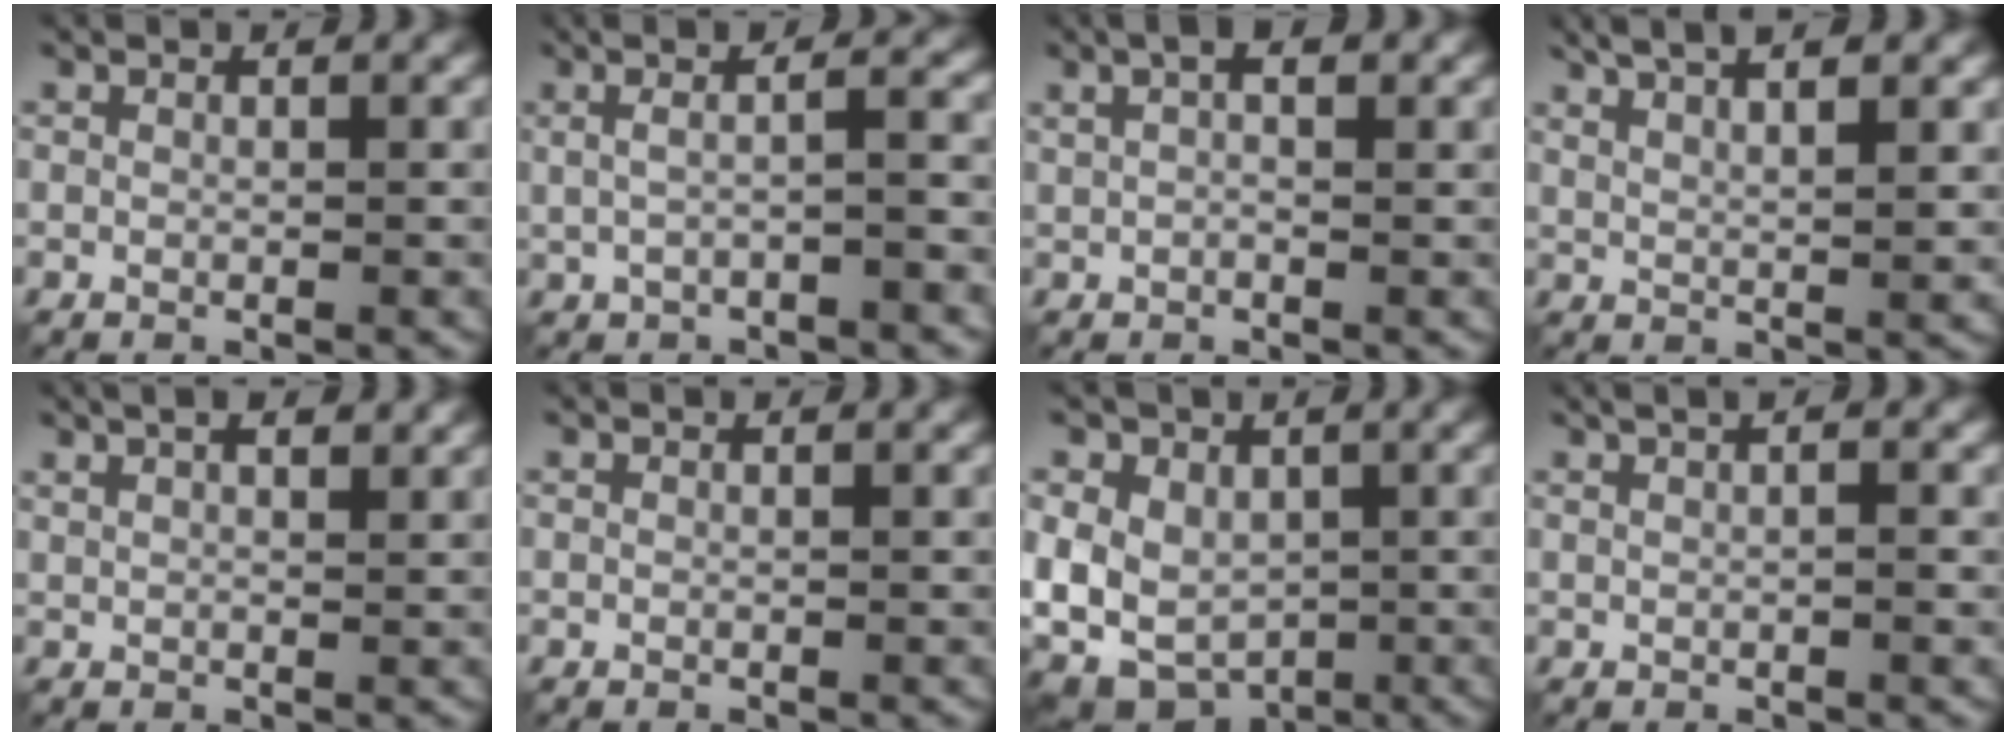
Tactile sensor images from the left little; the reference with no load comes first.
{"total": 4.2, "force": [0.1, 1.5, 3.9], "torque": [-0.065, 0.011, -0.015]}
{"total": 3.8, "force": [1.5, 1.7, 3.1], "torque": [-0.045, 0.008, 0.009]}
{"total": 6.3, "force": [3.8, 2.0, 4.6], "torque": [-0.065, 0.017, 0.046]}
{"total": 5.3, "force": [3.1, 2.4, 3.6], "torque": [-0.052, 0.028, 0.028]}
{"total": 0.0}
{"total": 8.3, "force": [-1.4, 6.5, 5.0], "torque": [-0.093, -0.005, -0.019]}
{"total": 4.2, "force": [1.5, 1.9, 3.4], "torque": [-0.037, 0.026, 0.006]}